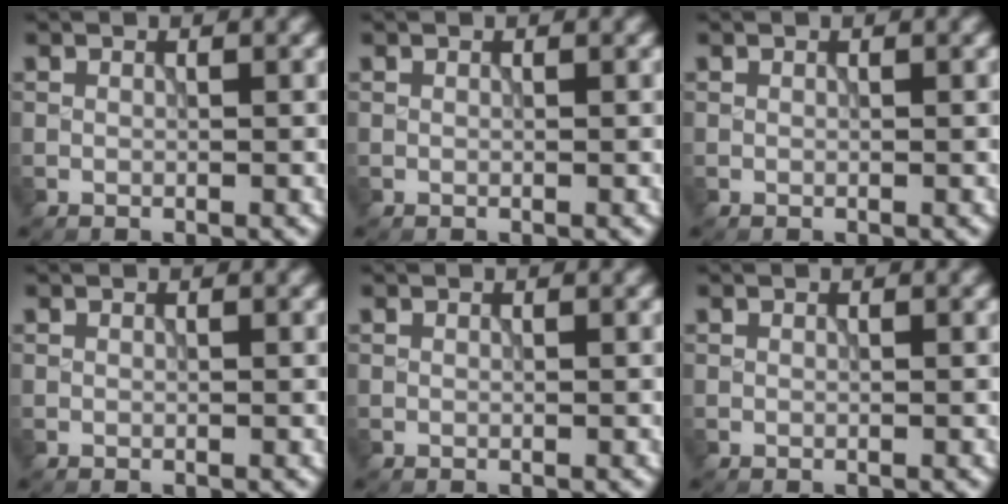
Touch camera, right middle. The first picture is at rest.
{"total": 0.0}
{"total": 0.0}
{"total": 0.0}
{"total": 0.0}
{"total": 0.0}